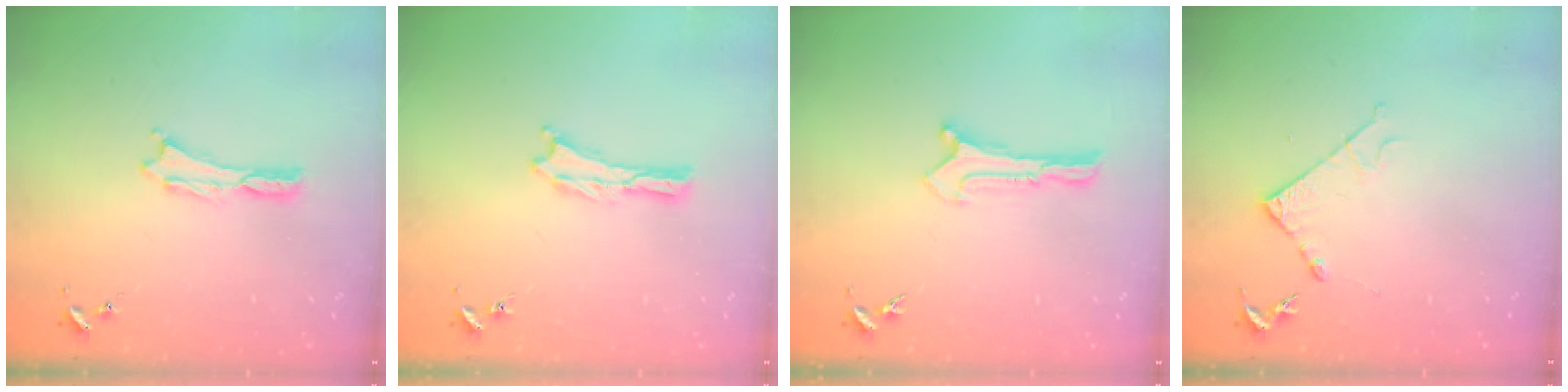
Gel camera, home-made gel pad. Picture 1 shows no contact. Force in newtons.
{"total": 0.0}
{"total": 0.0}
{"total": 4.2, "press": 4.2, "slide": 0.5}